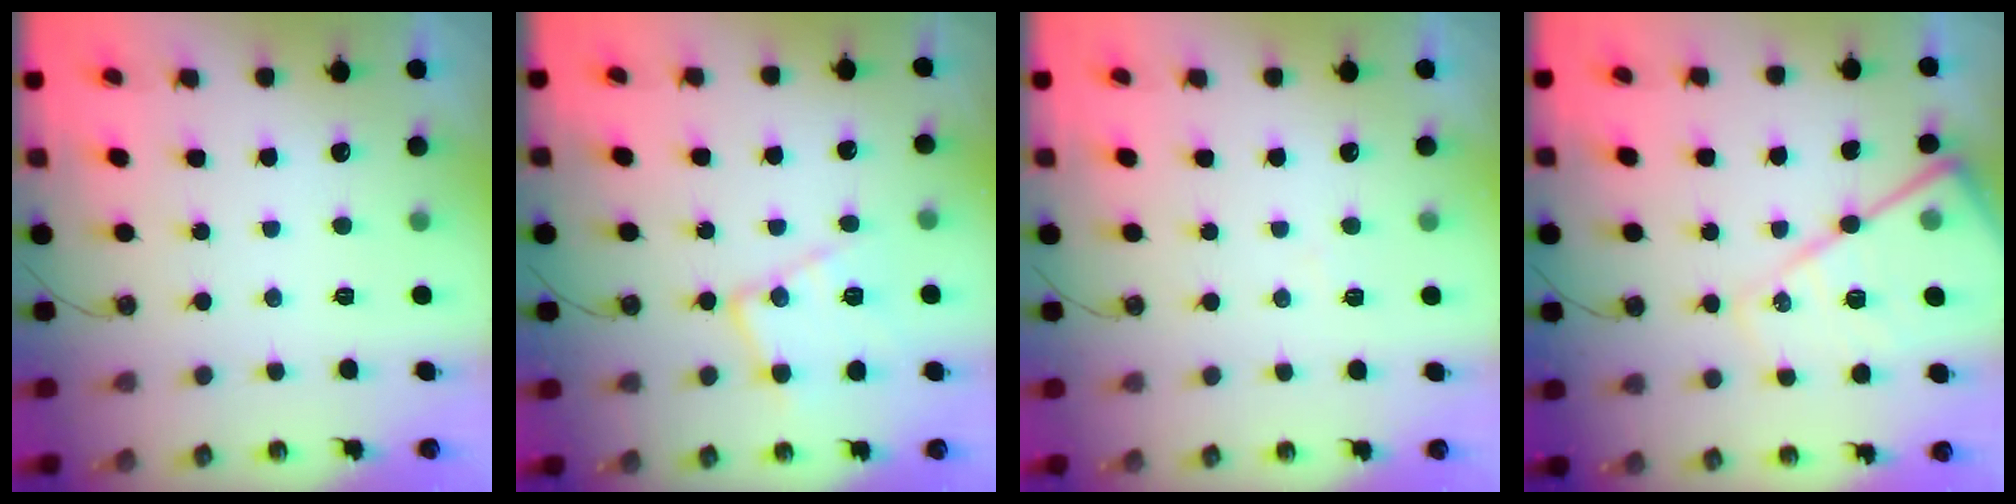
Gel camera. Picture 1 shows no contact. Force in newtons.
{"total": 13.0, "press": 12.9, "slide": 1.3}
{"total": 3.8, "press": 3.7, "slide": 0.5}
{"total": 17.0, "press": 17.0, "slide": 1.6}